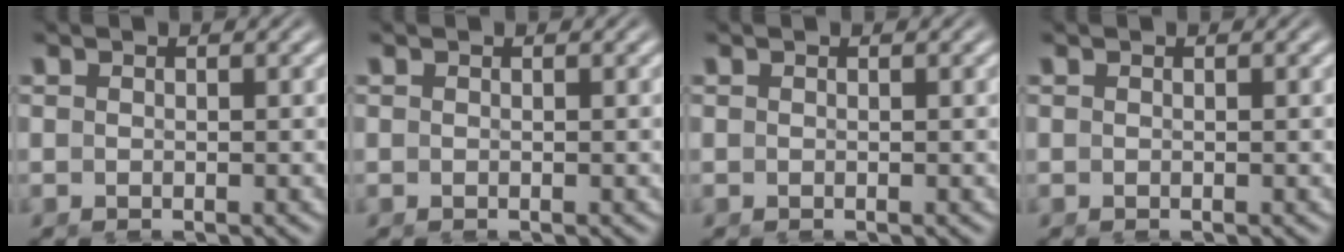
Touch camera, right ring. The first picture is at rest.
{"total": 0.0}
{"total": 0.0}
{"total": 0.0}